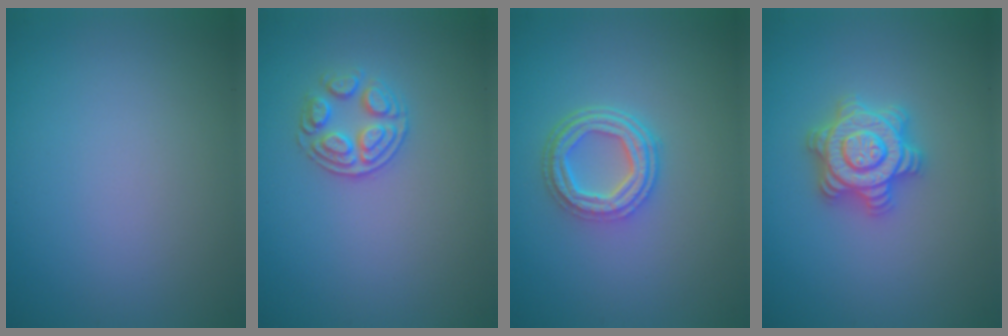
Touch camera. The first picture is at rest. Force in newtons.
{"total": 2.7, "press": 2.4, "slide": 1.1}
{"total": 4.4, "press": 3.3, "slide": 2.8}
{"total": 4.8, "press": 4.8, "slide": 0.8}